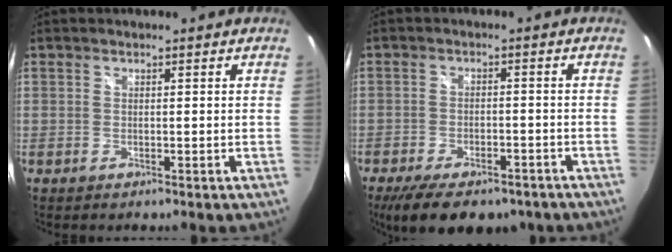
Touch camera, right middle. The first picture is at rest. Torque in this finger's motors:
{"motor_torque": [1.20, -0.92, 0.26, 0.09]}